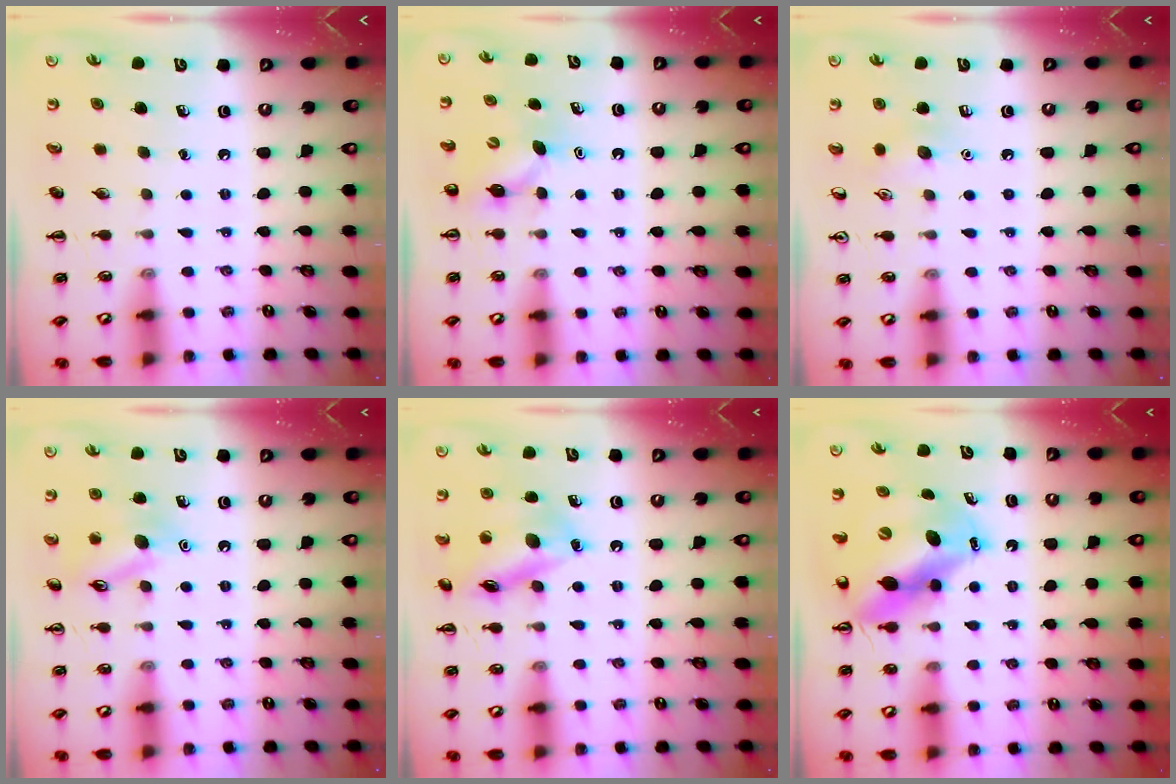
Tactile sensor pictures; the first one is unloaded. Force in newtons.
{"total": 4.6, "press": 4.6, "slide": 0.7}
{"total": 7.3, "press": 7.1, "slide": 1.8}
{"total": 11.1, "press": 11.1, "slide": 1.0}
{"total": 14.4, "press": 14.3, "slide": 1.2}
{"total": 12.8, "press": 12.2, "slide": 4.0}